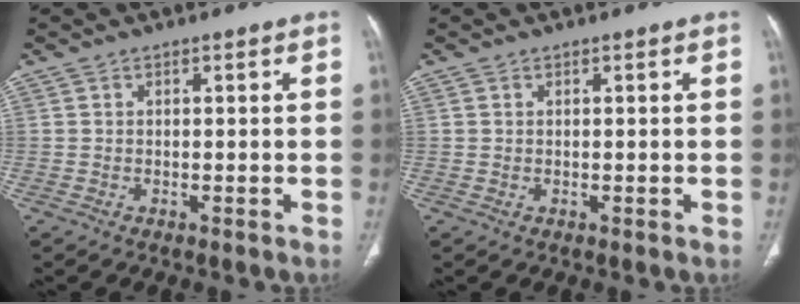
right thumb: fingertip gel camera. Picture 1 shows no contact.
{"total": 0.0}